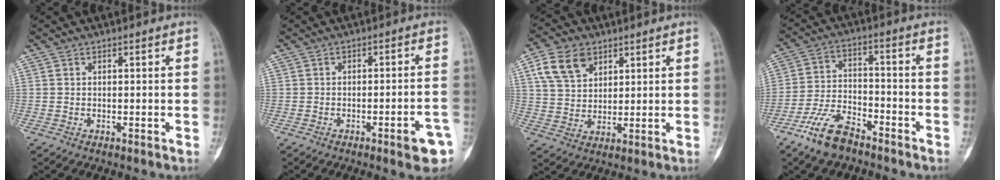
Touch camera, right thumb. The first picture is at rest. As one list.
[{"total": 6.9, "force": [-3.3, 1.3, 5.9], "torque": [-0.068, 0.020, -0.036]}, {"total": 9.2, "force": [4.6, 6.3, 5.0], "torque": [-0.076, -0.011, 0.091]}, {"total": 9.8, "force": [-7.0, 4.4, 5.2], "torque": [-0.101, 0.039, -0.136]}]